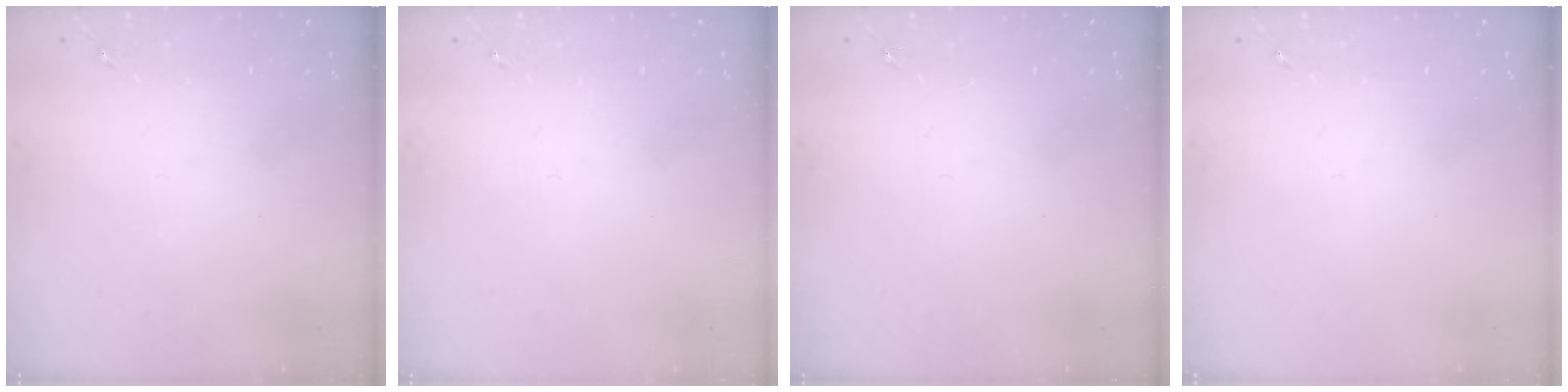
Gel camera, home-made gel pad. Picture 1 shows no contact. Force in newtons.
{"total": 0.0}
{"total": 0.0}
{"total": 0.0}